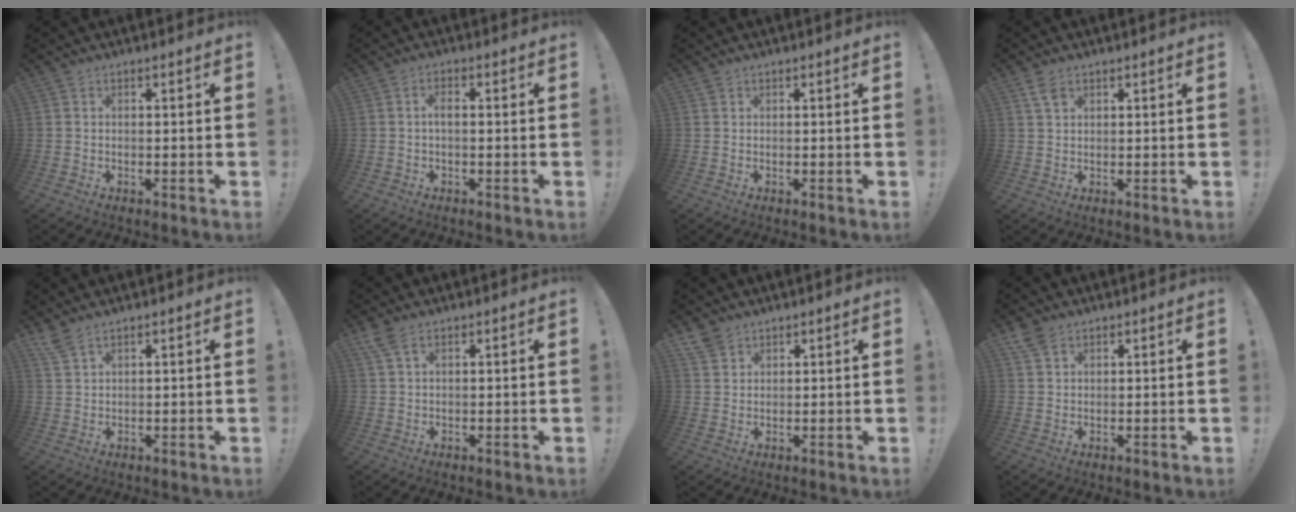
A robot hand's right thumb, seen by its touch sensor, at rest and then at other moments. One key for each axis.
{"total": 2.4, "fx": -0.2, "fy": 0.7, "fz": 2.3, "tx": -0.050, "ty": 0.010, "tz": -0.003}
{"total": 0.6, "fx": 0.5, "fy": 0.4, "fz": 0.1, "tx": 0.004, "ty": -0.003, "tz": 0.008}
{"total": 3.5, "fx": 2.1, "fy": 1.8, "fz": 2.1, "tx": -0.043, "ty": -0.001, "tz": 0.039}
{"total": 3.8, "fx": 3.1, "fy": 1.0, "fz": 2.1, "tx": -0.047, "ty": -0.012, "tz": 0.059}
{"total": 4.0, "fx": 2.4, "fy": 1.7, "fz": 2.8, "tx": -0.059, "ty": -0.004, "tz": 0.047}
{"total": 4.3, "fx": 3.5, "fy": 2.3, "fz": 1.1, "tx": -0.018, "ty": -0.020, "tz": 0.066}
{"total": 4.2, "fx": 2.9, "fy": 2.3, "fz": 1.9, "tx": -0.036, "ty": -0.010, "tz": 0.056}